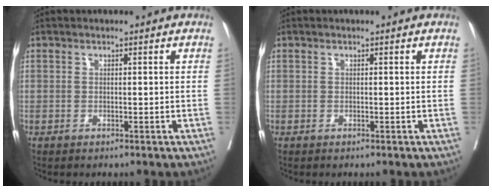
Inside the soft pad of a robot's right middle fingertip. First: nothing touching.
{"total": 0.0}